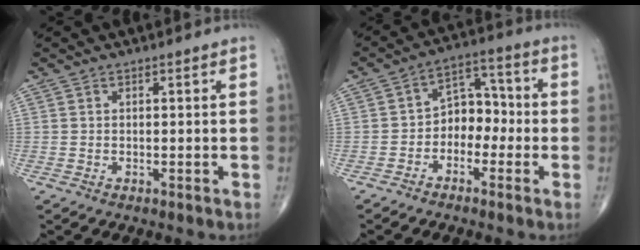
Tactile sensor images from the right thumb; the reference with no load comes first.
{"total": 7.3, "force": [-2.0, 5.4, 4.5], "torque": [-0.033, 0.042, -0.050]}